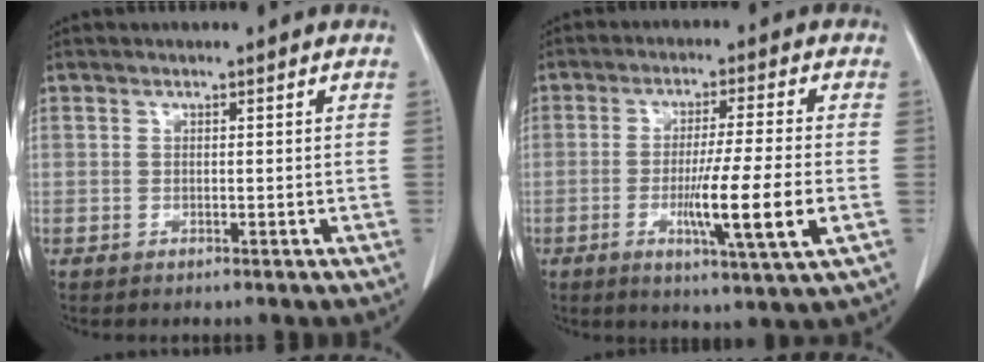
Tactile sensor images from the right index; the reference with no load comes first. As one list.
[{"total": 10.8, "force": [-2.7, -0.7, 10.5], "torque": [-0.178, -0.024, -0.049]}]